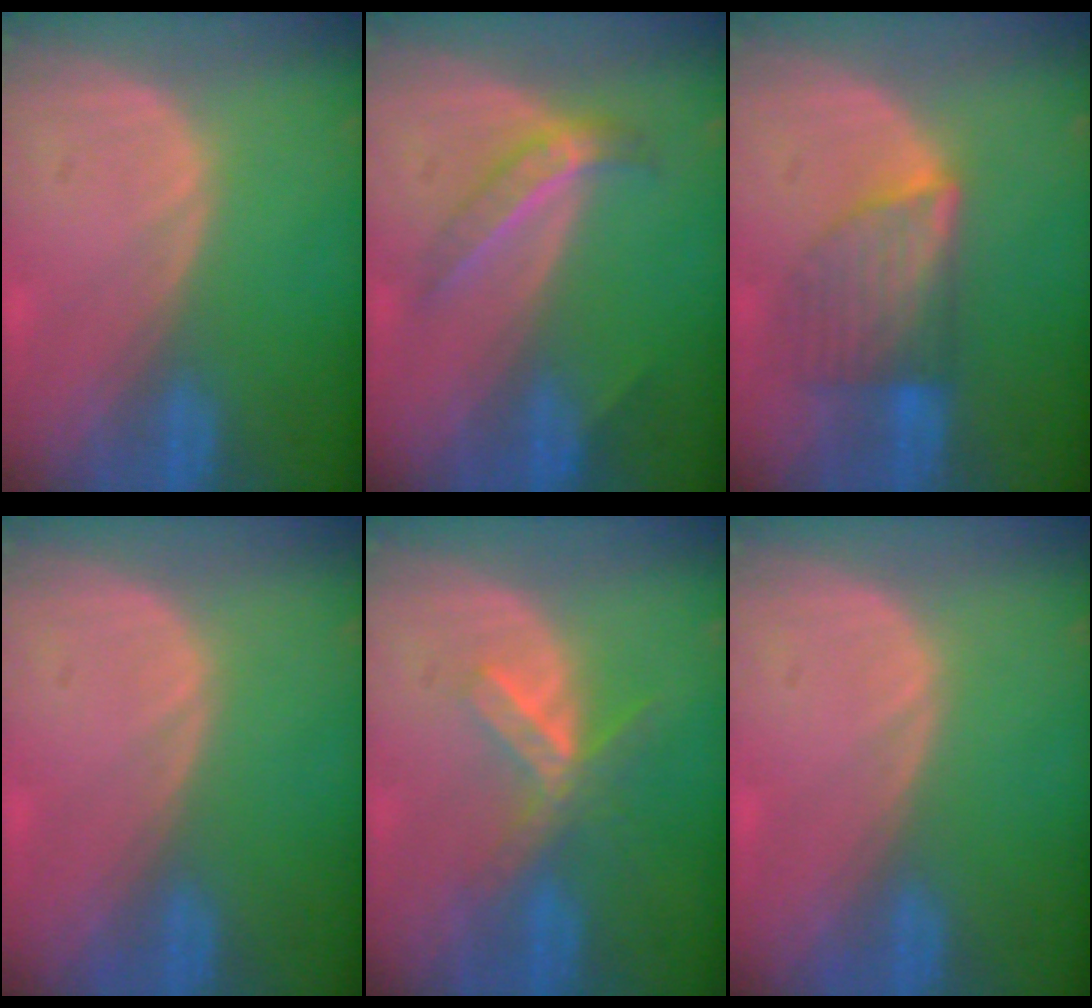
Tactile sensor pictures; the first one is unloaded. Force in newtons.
{"total": 4.1, "press": 4.1, "slide": 0.3}
{"total": 6.5, "press": 6.5, "slide": 0.9}
{"total": 0.6, "press": 0.1, "slide": 0.6}
{"total": 5.2, "press": 5.1, "slide": 1.0}
{"total": 0.6, "press": 0.1, "slide": 0.6}